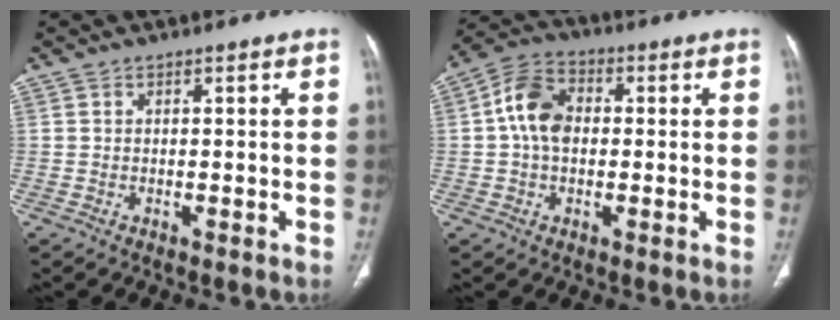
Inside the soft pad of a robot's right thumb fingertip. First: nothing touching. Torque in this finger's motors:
{"motor_torque": [1.68, 1.33, 0.82, -0.67, 0.11]}